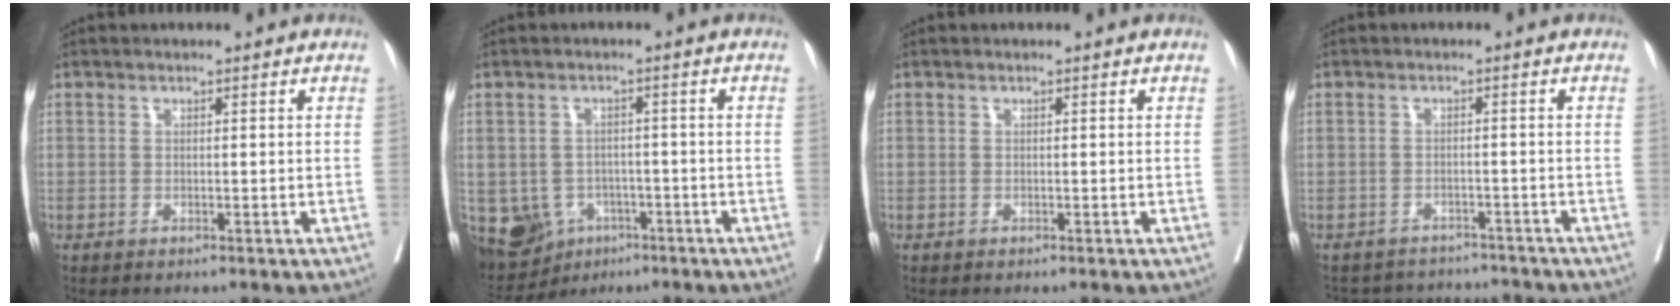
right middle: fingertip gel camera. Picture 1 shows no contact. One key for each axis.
{"total": 10.2, "fx": -4.3, "fy": 8.4, "fz": 3.8, "tx": -0.089, "ty": 0.007, "tz": -0.054}
{"total": 0.0}
{"total": 7.6, "fx": -7.1, "fy": 2.7, "fz": 0.0, "tx": 0.005, "ty": 0.019, "tz": -0.090}